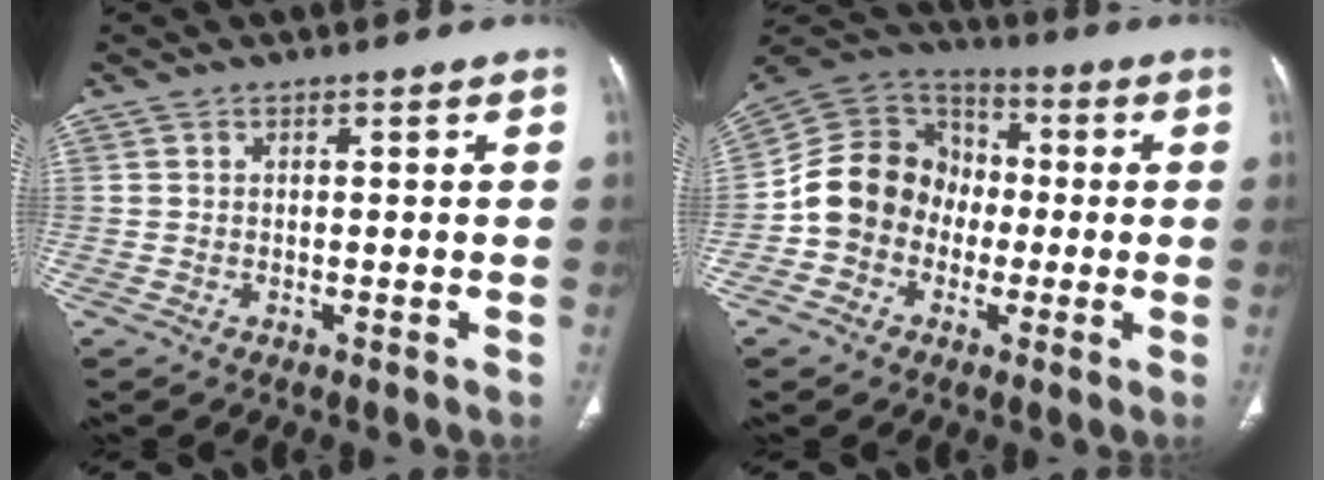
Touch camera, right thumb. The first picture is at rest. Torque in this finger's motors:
{"motor_torque": [1.74, 2.06, 1.21, -1.16, 0.07]}